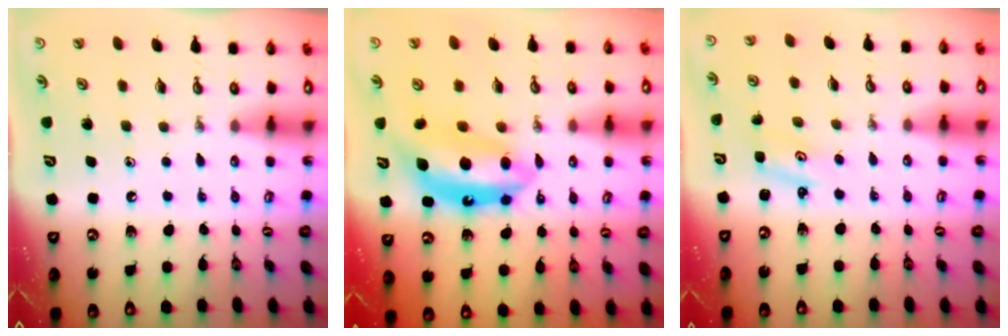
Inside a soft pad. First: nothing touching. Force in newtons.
{"total": 12.2, "press": 12.1, "slide": 1.3}
{"total": 1.4, "press": 1.4, "slide": 0.2}